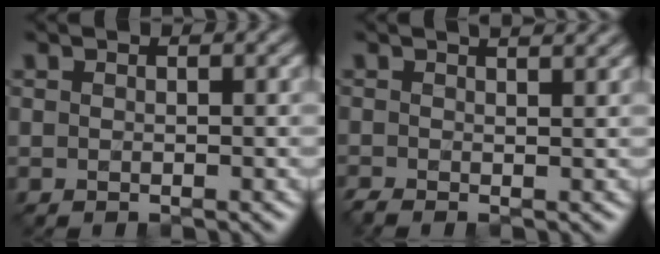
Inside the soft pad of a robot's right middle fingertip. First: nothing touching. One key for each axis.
{"total": 2.5, "fx": 0.5, "fy": 0.9, "fz": 2.3, "tx": -0.024, "ty": 0.010, "tz": -0.003}